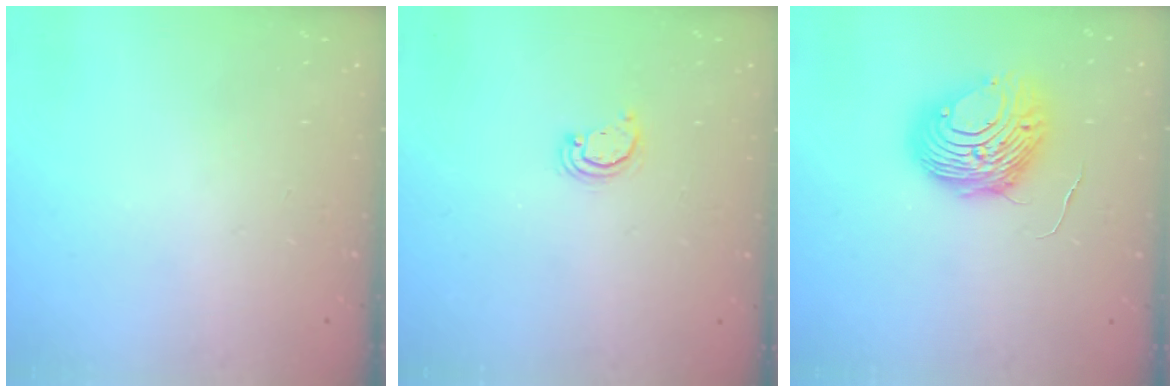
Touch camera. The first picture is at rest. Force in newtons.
{"total": 2.5, "press": 2.5, "slide": 0.3}
{"total": 9.7, "press": 9.6, "slide": 1.1}